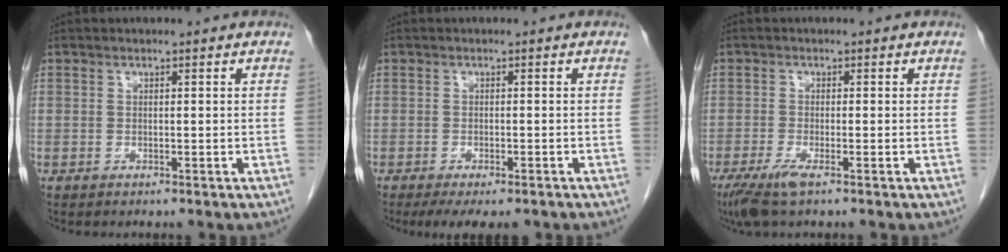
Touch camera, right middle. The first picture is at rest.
{"total": 6.5, "force": [-5.0, 2.1, 3.6], "torque": [-0.046, -0.010, -0.071]}
{"total": 4.0, "force": [-2.5, 0.5, 3.2], "torque": [-0.067, -0.014, -0.047]}